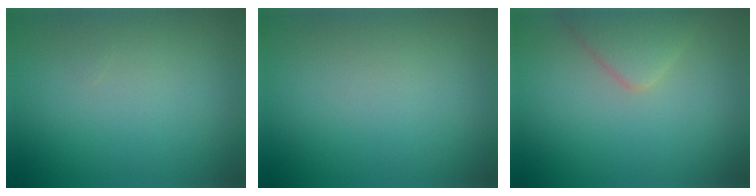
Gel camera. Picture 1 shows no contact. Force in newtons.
{"total": 0.0}
{"total": 2.6, "press": 2.6, "slide": 0.2}